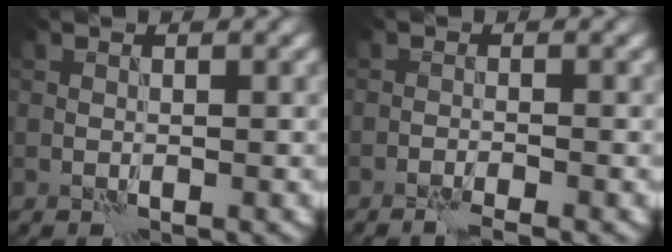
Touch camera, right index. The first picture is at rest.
{"total": 2.0, "force": [-1.6, 0.0, 1.3], "torque": [-0.030, 0.004, -0.033]}